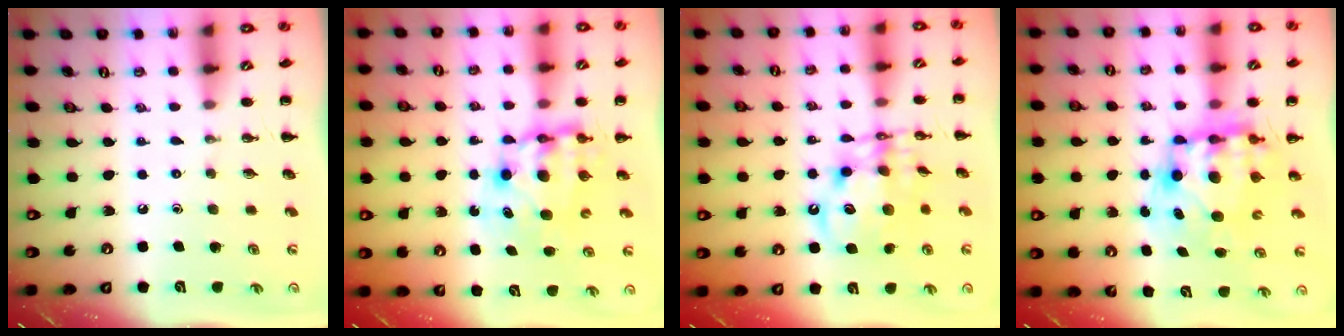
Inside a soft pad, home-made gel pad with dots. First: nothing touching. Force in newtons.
{"total": 8.1, "press": 7.9, "slide": 2.0}
{"total": 13.2, "press": 12.7, "slide": 3.3}
{"total": 10.3, "press": 10.0, "slide": 2.3}